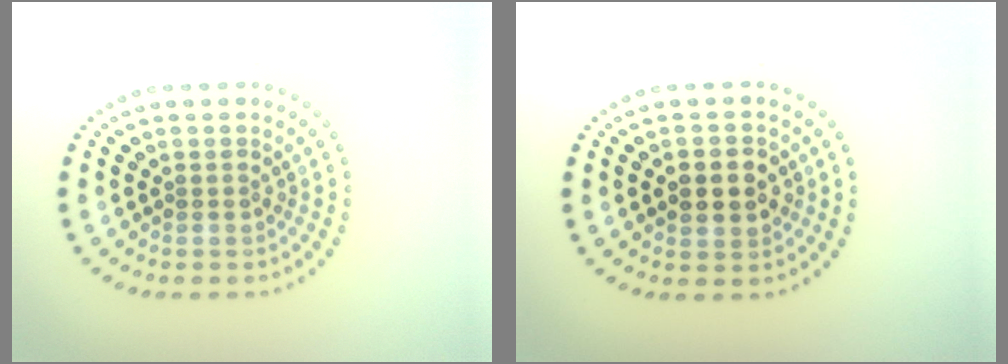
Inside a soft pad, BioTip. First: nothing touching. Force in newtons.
{"total": 3.1, "press": 3.1, "slide": 0.3}